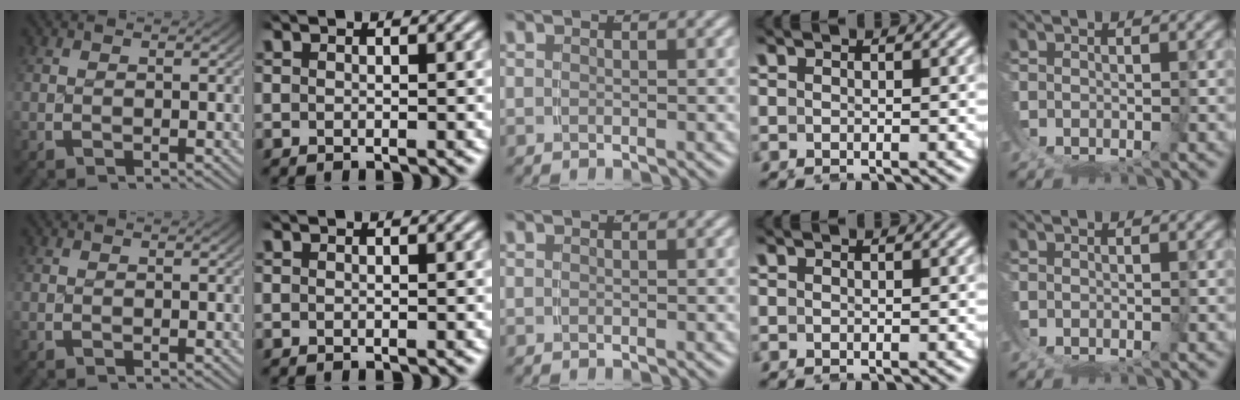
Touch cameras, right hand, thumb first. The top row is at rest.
{}